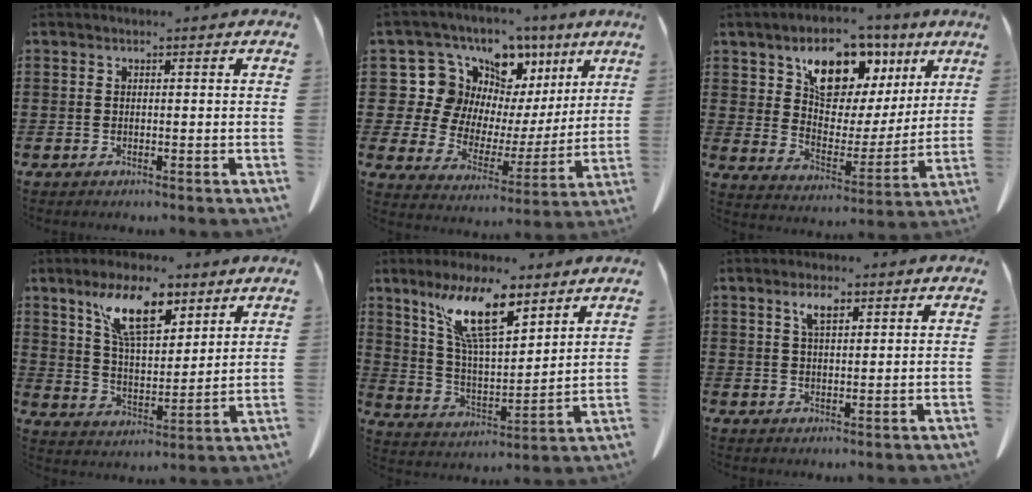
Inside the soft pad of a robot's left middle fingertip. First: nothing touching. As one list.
[{"total": 8.4, "force": [4.3, 7.1, 1.3], "torque": [-0.076, -0.031, 0.079]}, {"total": 10.3, "force": [6.6, 6.1, 5.1], "torque": [-0.114, -0.027, 0.116]}, {"total": 11.4, "force": [7.2, 4.4, 7.6], "torque": [-0.159, -0.007, 0.131]}, {"total": 12.7, "force": [8.2, 3.9, 8.9], "torque": [-0.191, -0.015, 0.149]}, {"total": 3.8, "force": [2.1, 1.2, 2.9], "torque": [-0.056, 0.002, 0.035]}]